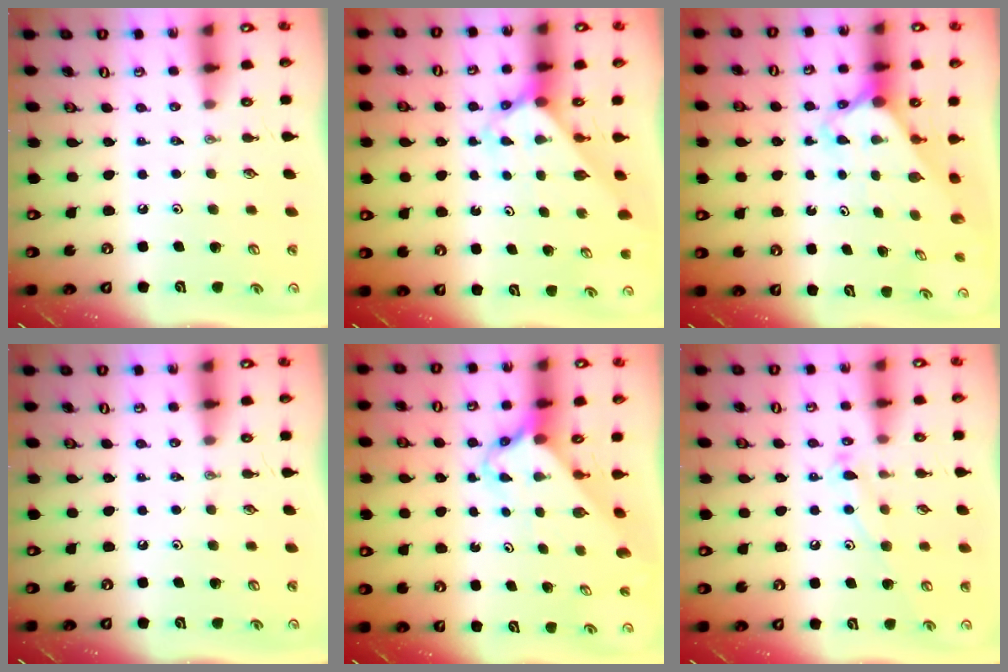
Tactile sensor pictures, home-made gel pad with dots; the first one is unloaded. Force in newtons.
{"total": 2.6, "press": 2.6, "slide": 0.1}
{"total": 2.5, "press": 2.5, "slide": 0.1}
{"total": 0.0}
{"total": 2.5, "press": 2.5, "slide": 0.2}
{"total": 10.7, "press": 10.7, "slide": 0.8}